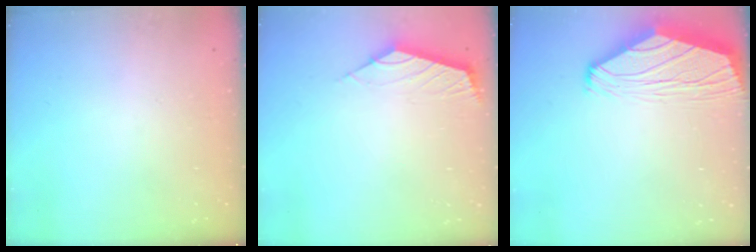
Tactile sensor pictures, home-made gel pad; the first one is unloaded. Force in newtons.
{"total": 2.6, "press": 2.5, "slide": 0.6}
{"total": 2.0, "press": 1.7, "slide": 0.9}